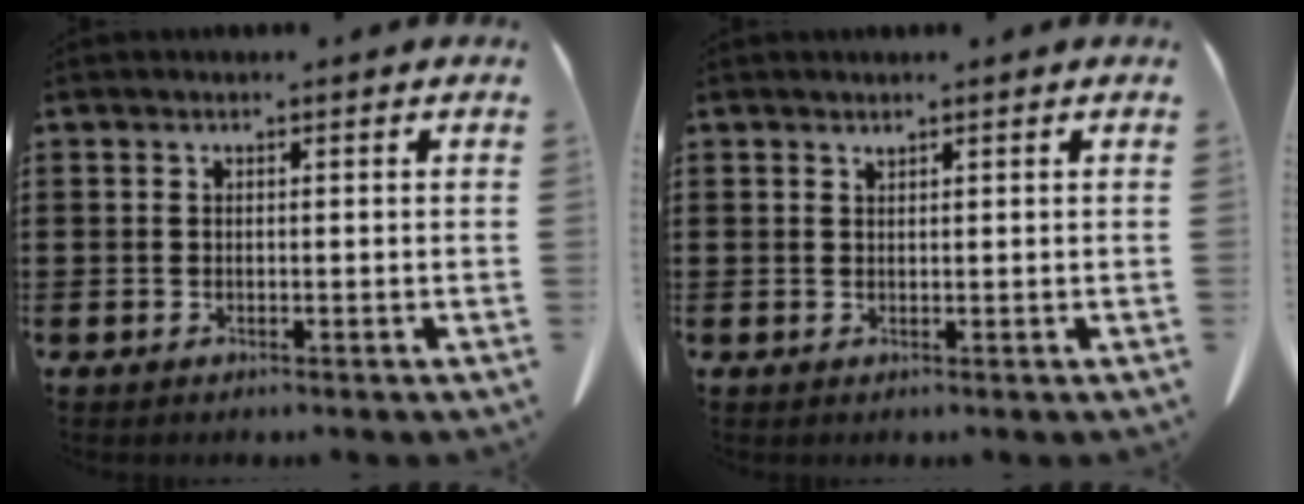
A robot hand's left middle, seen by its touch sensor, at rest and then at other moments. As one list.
[{"total": 0.7, "force": [0.6, 0.1, 0.2], "torque": [-0.006, -0.001, 0.013]}]